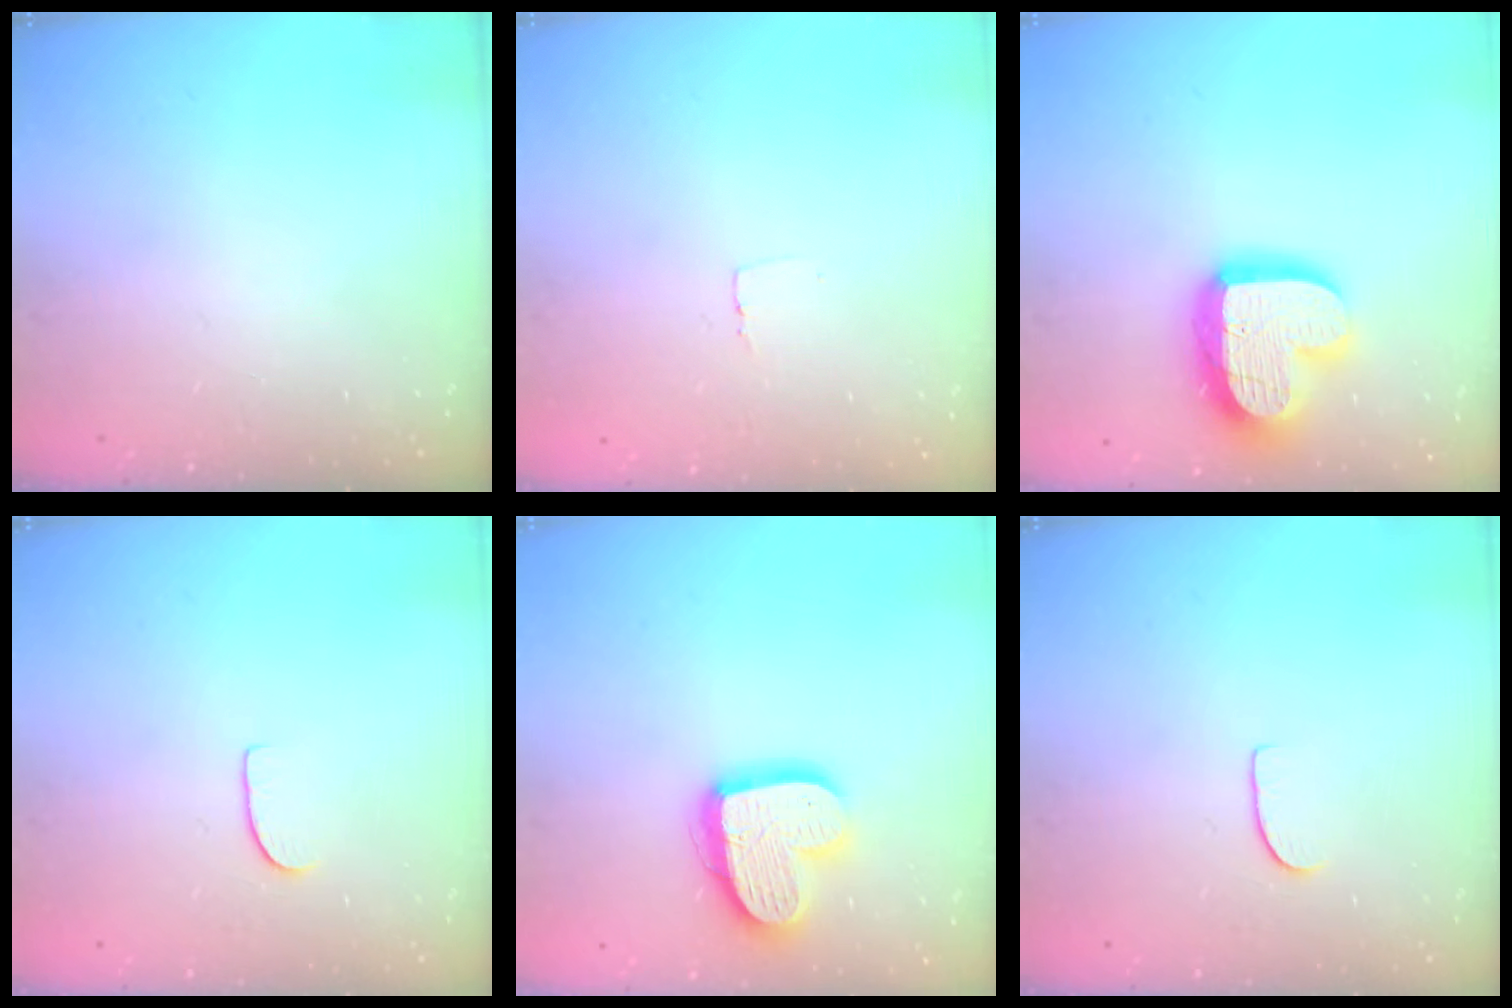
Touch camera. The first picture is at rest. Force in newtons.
{"total": 2.3, "press": 2.3, "slide": 0.1}
{"total": 18.6, "press": 18.6, "slide": 1.4}
{"total": 5.2, "press": 5.2, "slide": 0.4}
{"total": 16.2, "press": 16.2, "slide": 1.1}
{"total": 5.2, "press": 5.2, "slide": 0.4}